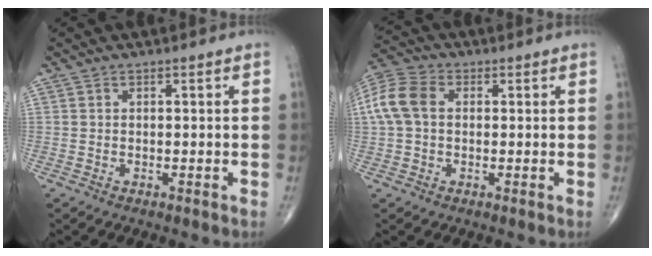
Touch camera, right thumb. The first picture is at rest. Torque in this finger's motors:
{"motor_torque": [-0.34, 0.56, 0.60, -0.09, 0.20]}